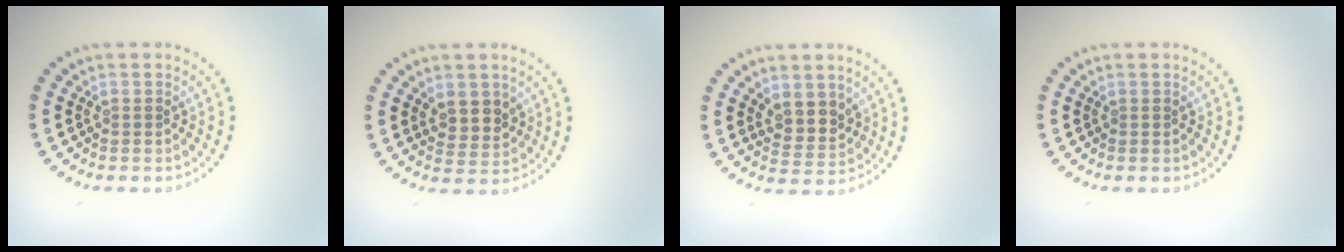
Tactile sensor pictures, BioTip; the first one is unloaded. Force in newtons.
{"total": 2.5, "press": 2.3, "slide": 1.0}
{"total": 2.7, "press": 2.3, "slide": 1.5}
{"total": 0.0}